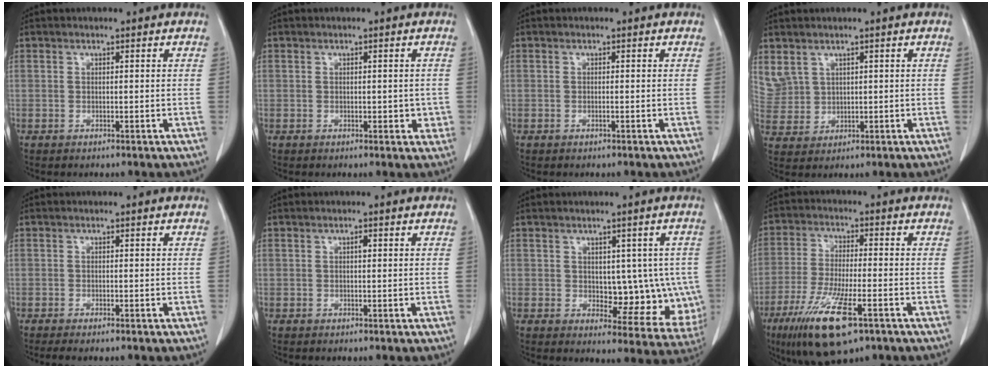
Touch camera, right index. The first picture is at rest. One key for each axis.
{"total": 2.2, "fx": -0.3, "fy": 1.3, "fz": 1.7, "tx": -0.013, "ty": 0.003, "tz": 0.000}
{"total": 0.0}
{"total": 5.6, "fx": 3.2, "fy": 4.4, "fz": 1.2, "tx": -0.036, "ty": 0.012, "tz": 0.084}
{"total": 2.5, "fx": -2.1, "fy": 0.1, "fz": 1.3, "tx": -0.016, "ty": -0.006, "tz": -0.029}
{"total": 0.6, "fx": 0.1, "fy": 0.3, "fz": 0.5, "tx": -0.011, "ty": 0.001, "tz": 0.002}
{"total": 9.5, "fx": 0.2, "fy": 5.4, "fz": 7.8, "tx": -0.073, "ty": 0.006, "tz": 0.020}
{"total": 13.4, "fx": -7.3, "fy": 2.5, "fz": 10.9, "tx": -0.215, "ty": -0.032, "tz": -0.127}